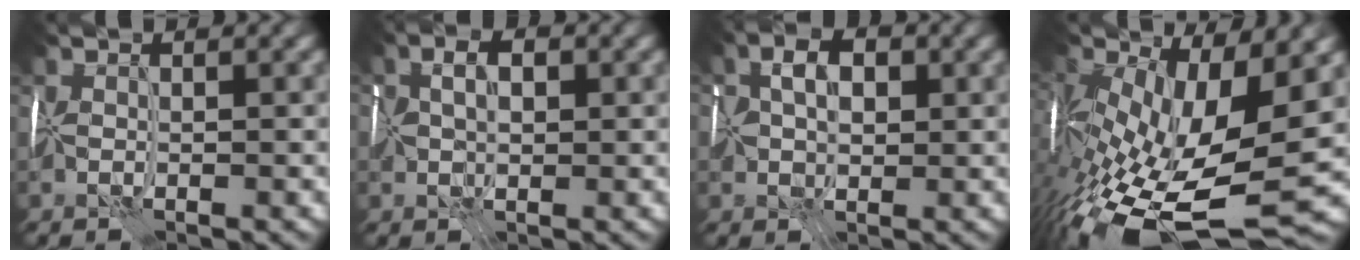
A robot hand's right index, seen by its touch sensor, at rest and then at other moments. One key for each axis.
{"total": 3.2, "fx": 0.7, "fy": 2.1, "fz": 2.3, "tx": -0.039, "ty": 0.011, "tz": 0.010}
{"total": 4.1, "fx": 0.7, "fy": 2.8, "fz": 2.8, "tx": -0.046, "ty": 0.007, "tz": 0.007}
{"total": 14.6, "fx": -3.5, "fy": 6.5, "fz": 12.6, "tx": -0.256, "ty": -0.038, "tz": -0.050}